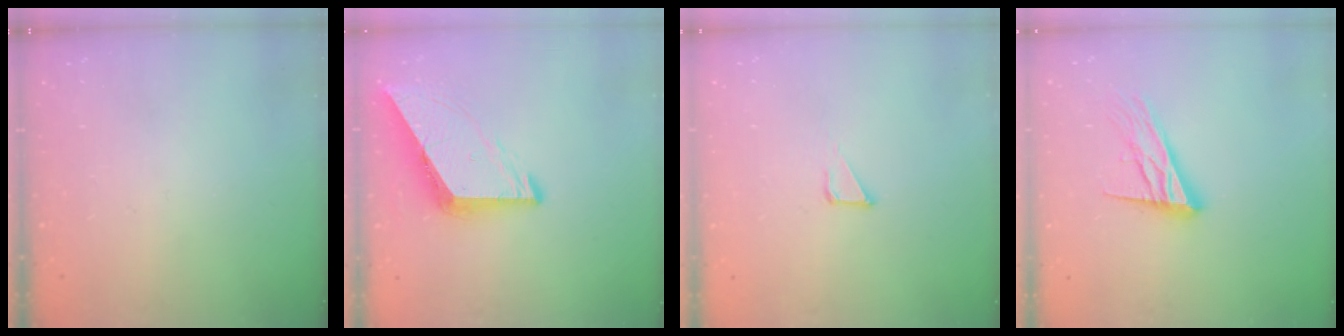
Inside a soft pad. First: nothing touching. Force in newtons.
{"total": 8.2, "press": 8.2, "slide": 0.6}
{"total": 2.8, "press": 2.8, "slide": 0.1}
{"total": 15.6, "press": 15.1, "slide": 3.7}